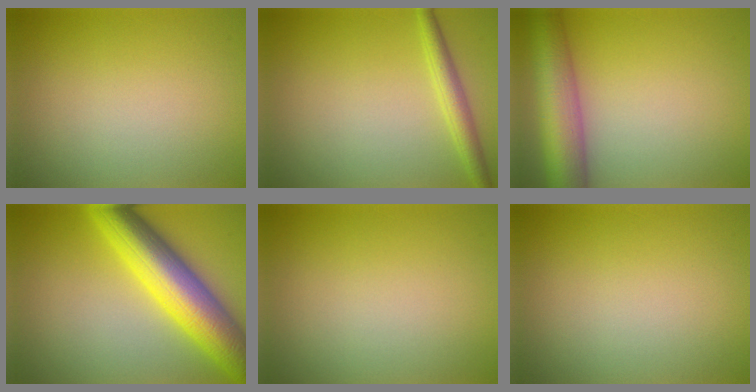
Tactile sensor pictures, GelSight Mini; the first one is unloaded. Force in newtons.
{"total": 2.3, "press": 2.3, "slide": 0.1}
{"total": 7.9, "press": 7.9, "slide": 0.4}
{"total": 10.1, "press": 10.1, "slide": 0.2}
{"total": 0.0}
{"total": 0.0}